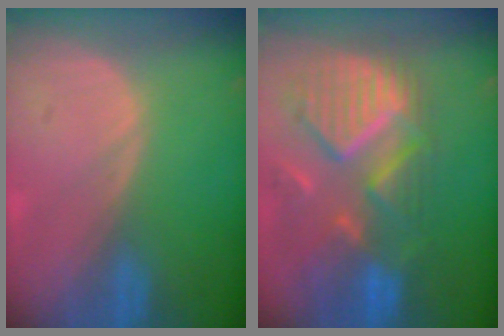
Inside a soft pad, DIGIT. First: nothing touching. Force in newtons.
{"total": 12.2, "press": 10.5, "slide": 6.2}